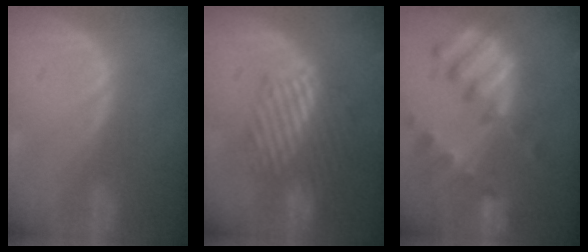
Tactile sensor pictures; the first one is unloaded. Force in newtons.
{"total": 9.5, "press": 8.1, "slide": 4.8}
{"total": 10.8, "press": 9.3, "slide": 5.6}